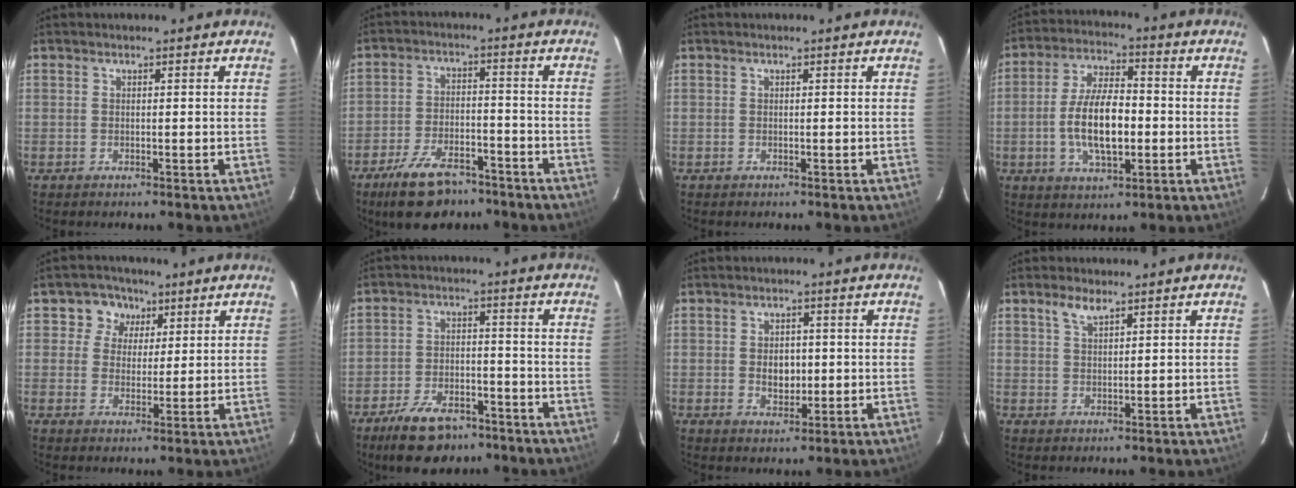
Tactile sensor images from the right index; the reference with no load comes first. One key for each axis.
{"total": 12.3, "fx": -8.9, "fy": 5.5, "fz": 6.5, "tx": -0.144, "ty": -0.001, "tz": -0.146}
{"total": 0.0}
{"total": 11.7, "fx": -1.9, "fy": 5.0, "fz": 10.4, "tx": -0.207, "ty": 0.005, "tz": -0.031}
{"total": 5.9, "fx": 2.5, "fy": 5.3, "fz": 0.7, "tx": 0.001, "ty": 0.012, "tz": 0.036}
{"total": 11.4, "fx": -8.1, "fy": 5.5, "fz": 5.9, "tx": -0.135, "ty": 0.002, "tz": -0.130}
{"total": 4.4, "fx": -0.2, "fy": 3.1, "fz": 3.0, "tx": -0.050, "ty": 0.001, "tz": 0.001}
{"total": 3.0, "fx": 2.1, "fy": 1.1, "fz": 1.8, "tx": -0.034, "ty": 0.006, "tz": 0.041}